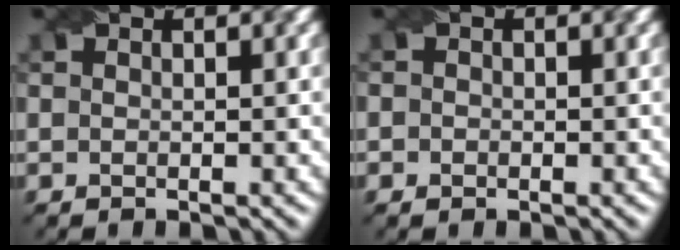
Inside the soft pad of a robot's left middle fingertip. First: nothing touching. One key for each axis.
{"total": 0.8, "fx": -0.2, "fy": 0.8, "fz": 0.2, "tx": 0.001, "ty": -0.004, "tz": -0.005}